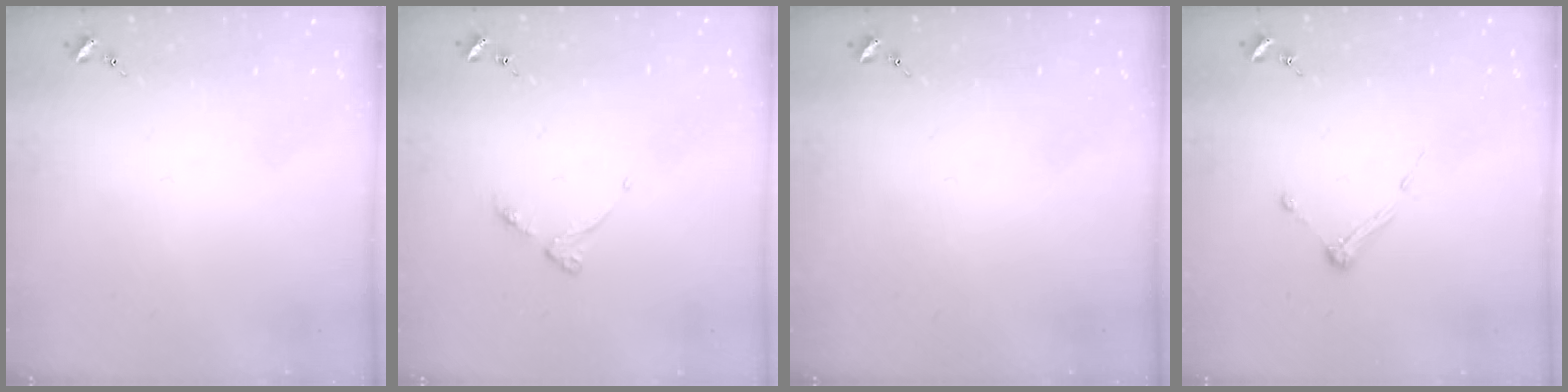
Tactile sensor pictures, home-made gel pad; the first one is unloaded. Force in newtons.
{"total": 3.5, "press": 3.5, "slide": 0.5}
{"total": 0.0}
{"total": 4.4, "press": 4.3, "slide": 0.5}